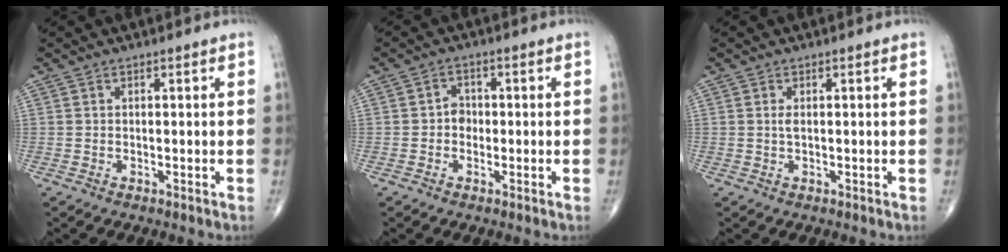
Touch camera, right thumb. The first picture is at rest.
{"total": 2.5, "force": [-0.4, 2.1, 1.2], "torque": [-0.001, 0.008, -0.014]}
{"total": 0.9, "force": [0.2, 0.3, 0.9], "torque": [-0.021, -0.001, 0.005]}